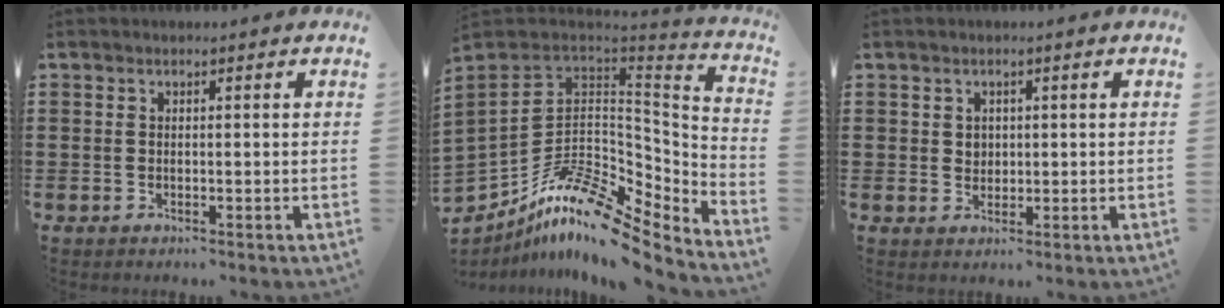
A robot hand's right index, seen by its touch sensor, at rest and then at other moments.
{"total": 13.9, "force": [-8.9, 6.1, 8.8], "torque": [-0.189, 0.016, -0.168]}
{"total": 1.7, "force": [0.6, 1.5, 0.5], "torque": [-0.015, 0.007, 0.010]}